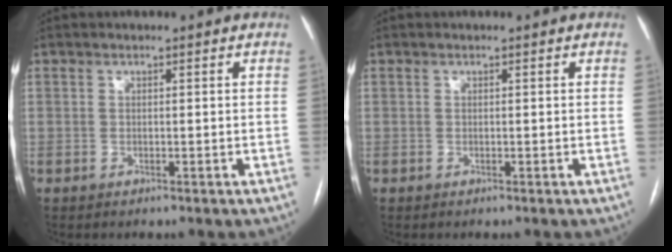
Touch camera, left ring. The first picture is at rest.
{"total": 0.0}